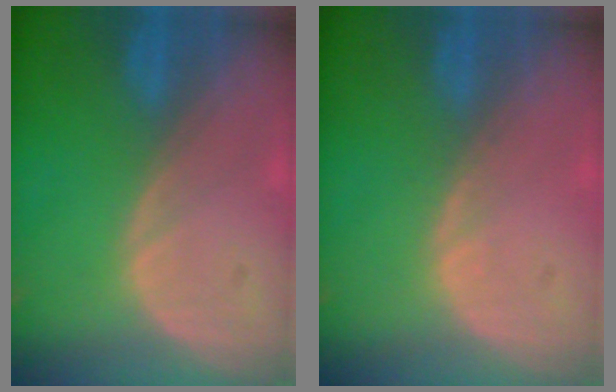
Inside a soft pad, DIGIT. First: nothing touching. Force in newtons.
{"total": 0.5, "press": 0.5, "slide": 0.1}